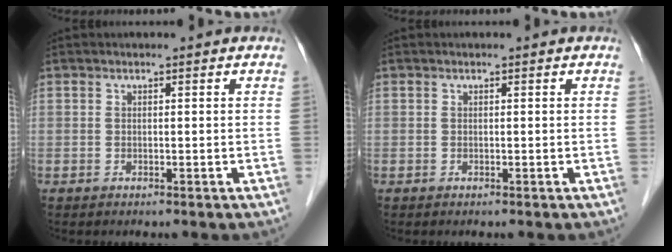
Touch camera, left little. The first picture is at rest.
{"total": 0.0}